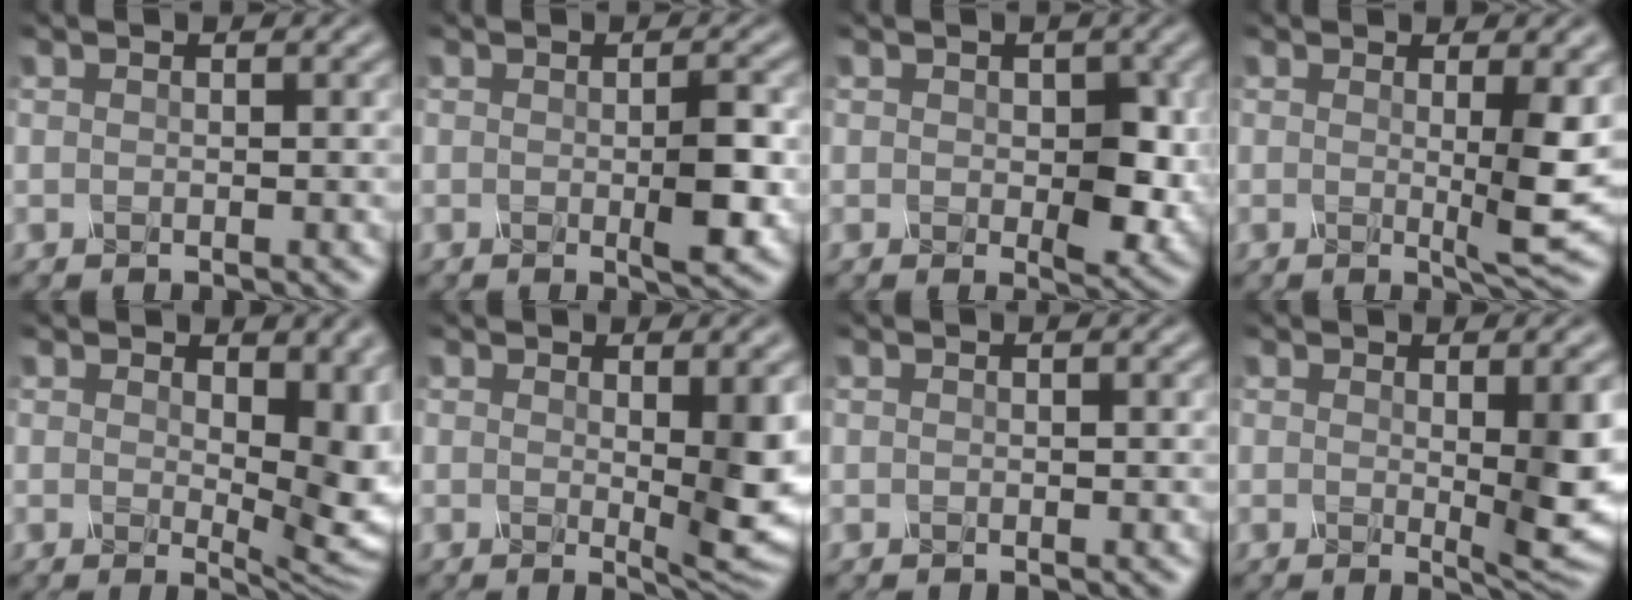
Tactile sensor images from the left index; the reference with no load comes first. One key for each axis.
{"total": 3.0, "fx": -0.5, "fy": 0.4, "fz": 2.9, "tx": -0.060, "ty": -0.001, "tz": -0.005}
{"total": 4.1, "fx": -0.5, "fy": 2.1, "fz": 3.4, "tx": -0.058, "ty": -0.003, "tz": -0.002}
{"total": 4.6, "fx": 0.1, "fy": 0.5, "fz": 4.6, "tx": -0.080, "ty": -0.006, "tz": 0.008}
{"total": 10.5, "fx": 0.4, "fy": 6.0, "fz": 8.6, "tx": -0.097, "ty": -0.006, "tz": 0.020}
{"total": 6.2, "fx": 0.1, "fy": 1.6, "fz": 6.0, "tx": -0.103, "ty": -0.010, "tz": 0.011}
{"total": 0.0}
{"total": 5.5, "fx": -0.1, "fy": 1.1, "fz": 5.4, "tx": -0.087, "ty": -0.011, "tz": 0.008}